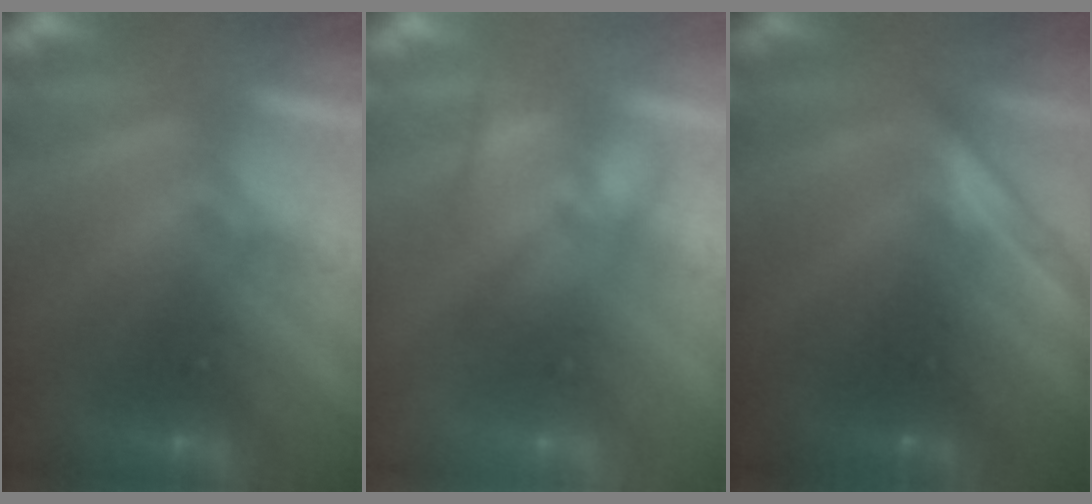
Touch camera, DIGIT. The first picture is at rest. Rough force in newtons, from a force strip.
{"total": 2.3}
{"total": 1.9}